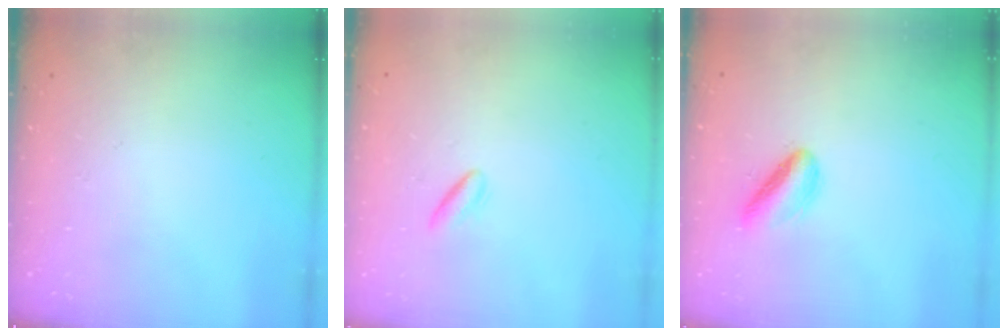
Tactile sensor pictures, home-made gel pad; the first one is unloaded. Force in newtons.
{"total": 2.2, "press": 2.0, "slide": 0.9}
{"total": 6.8, "press": 6.7, "slide": 1.2}